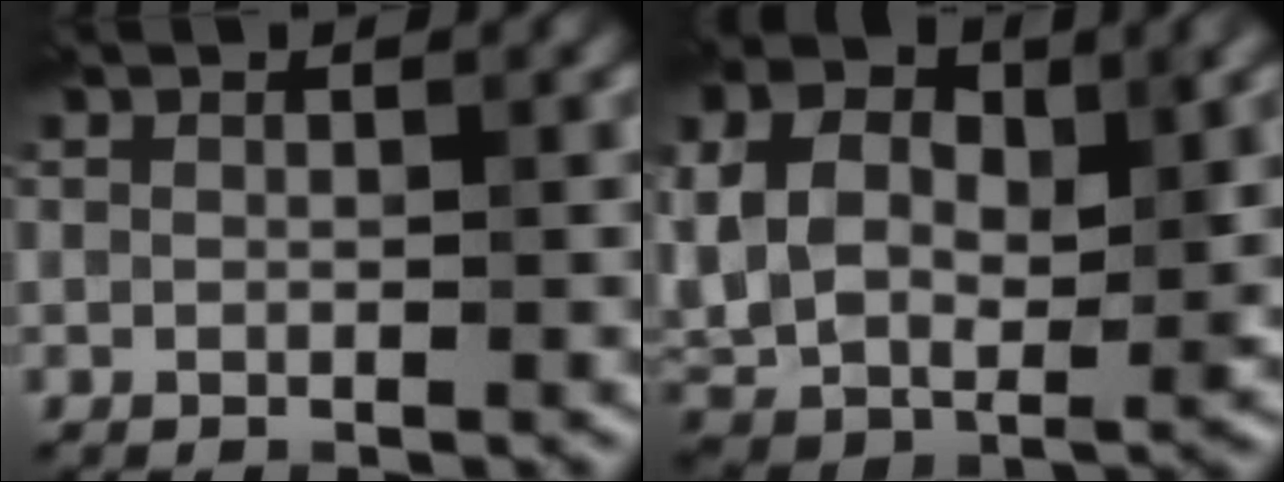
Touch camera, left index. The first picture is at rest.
{"total": 9.8, "force": [1.9, 6.4, 7.1], "torque": [-0.160, 0.003, 0.029]}